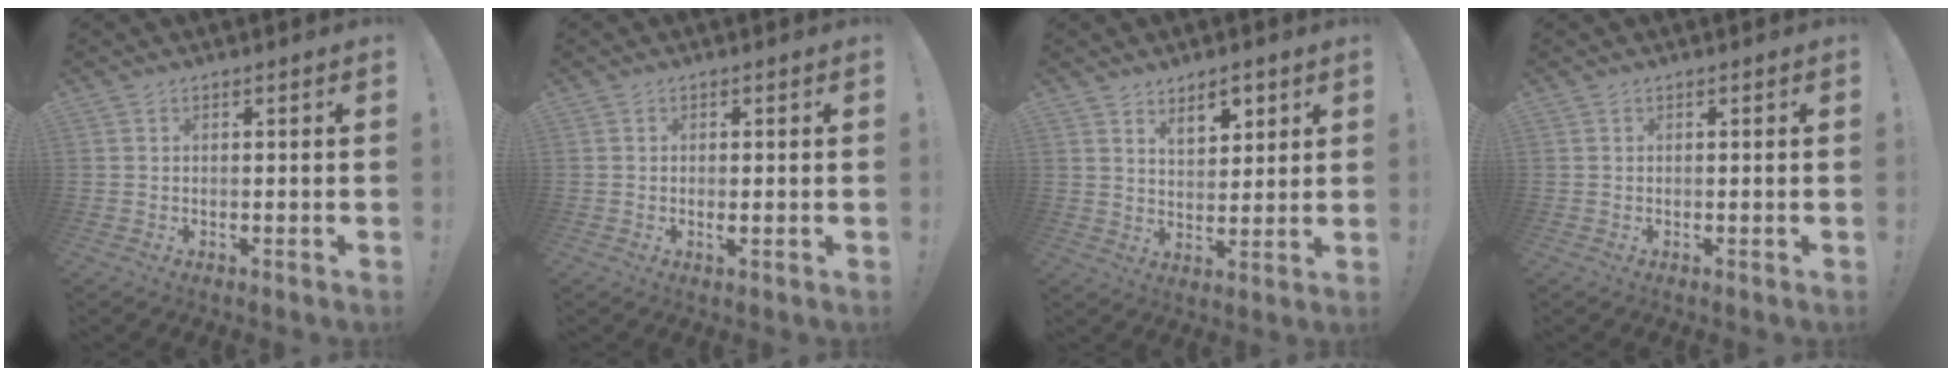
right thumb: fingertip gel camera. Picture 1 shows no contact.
{"total": 1.2, "force": [-0.1, 0.3, 1.1], "torque": [-0.028, 0.002, 0.000]}
{"total": 7.4, "force": [5.2, 3.6, 3.9], "torque": [-0.043, -0.032, 0.091]}
{"total": 0.0}